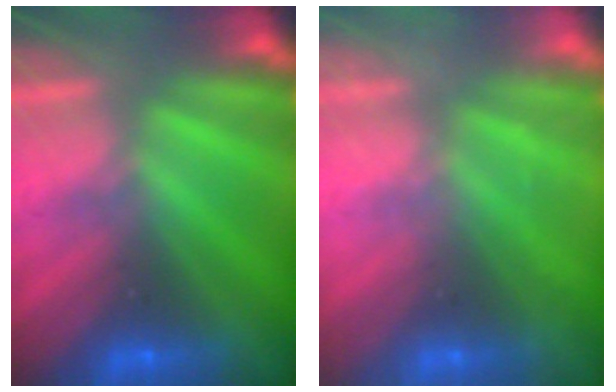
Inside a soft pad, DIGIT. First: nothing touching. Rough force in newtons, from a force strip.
{"total": 2.2}